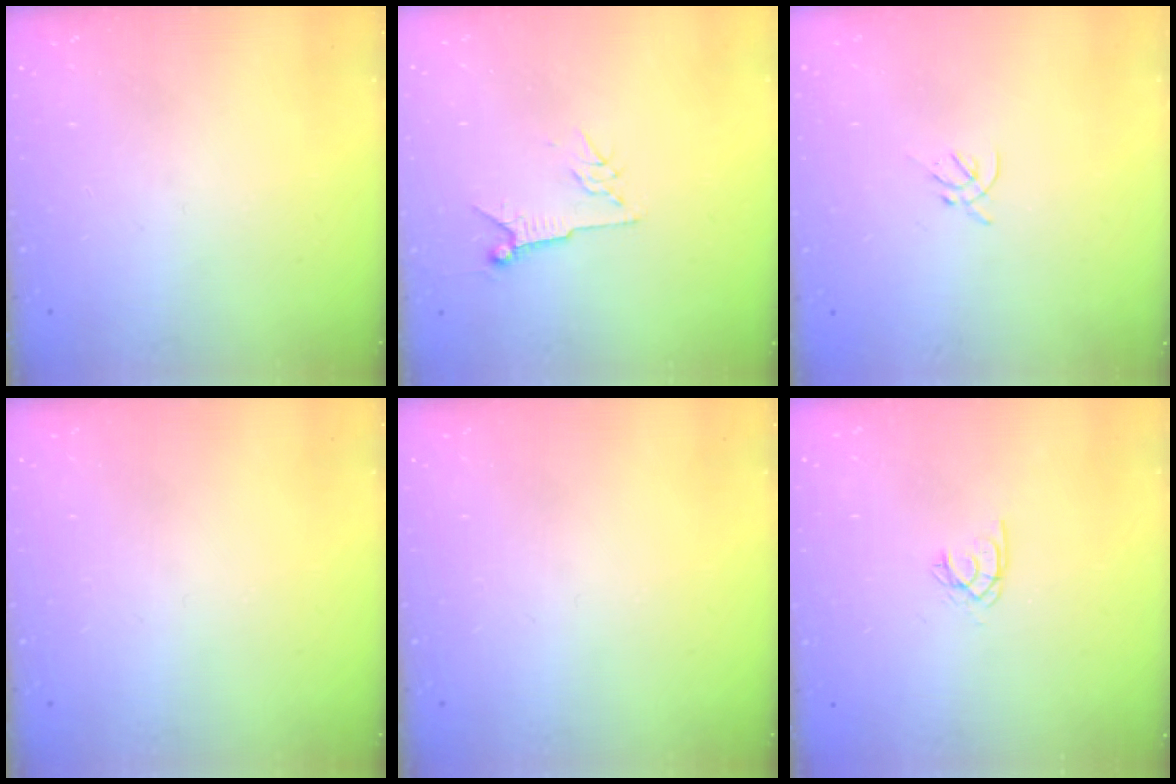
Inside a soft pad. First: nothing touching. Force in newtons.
{"total": 6.6, "press": 6.5, "slide": 1.1}
{"total": 1.2, "press": 1.1, "slide": 0.5}
{"total": 0.0}
{"total": 0.0}
{"total": 2.0, "press": 2.0, "slide": 0.4}